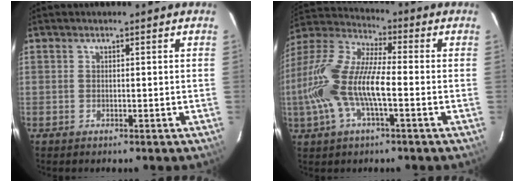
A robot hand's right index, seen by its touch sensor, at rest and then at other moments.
{"total": 16.4, "force": [-3.1, 5.2, 15.3], "torque": [-0.313, 0.000, -0.064]}